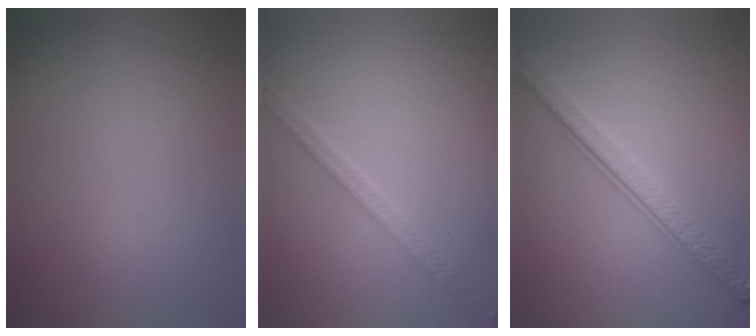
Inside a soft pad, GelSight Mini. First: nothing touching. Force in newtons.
{"total": 1.9, "press": 1.9, "slide": 0.4}
{"total": 4.3, "press": 3.0, "slide": 3.1}